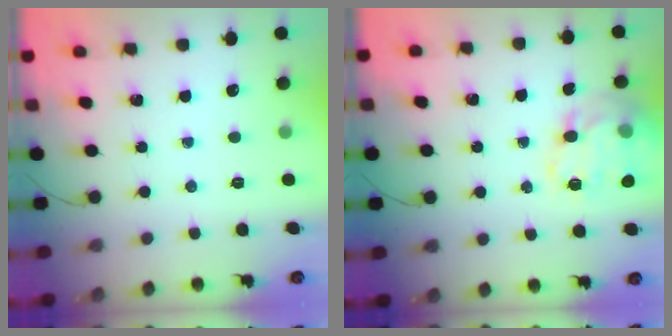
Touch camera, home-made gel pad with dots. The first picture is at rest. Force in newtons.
{"total": 18.3, "press": 18.2, "slide": 1.9}